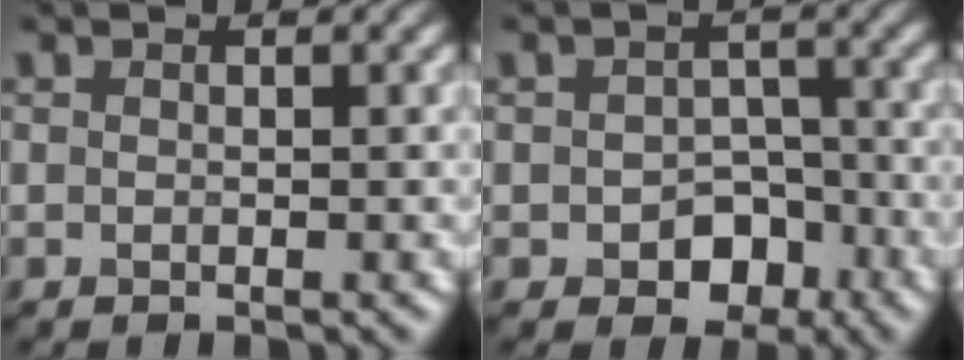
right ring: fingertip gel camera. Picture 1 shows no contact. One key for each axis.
{"total": 3.8, "fx": -1.4, "fy": 2.8, "fz": 2.1, "tx": -0.023, "ty": -0.002, "tz": -0.020}